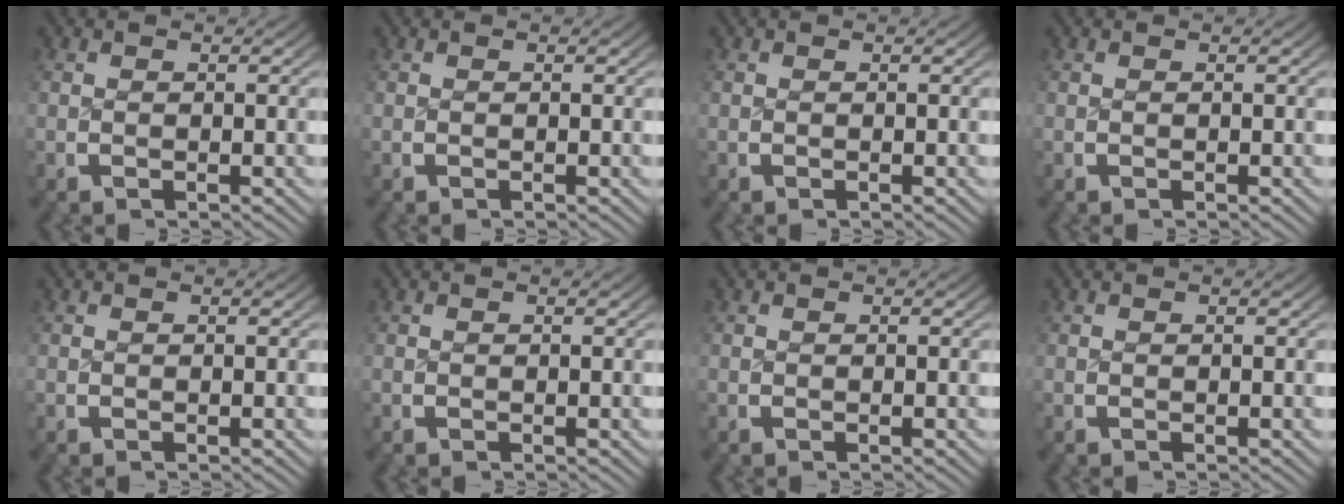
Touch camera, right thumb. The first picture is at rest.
{"total": 0.0}
{"total": 0.0}
{"total": 0.0}
{"total": 0.0}
{"total": 0.0}
{"total": 0.0}
{"total": 0.0}